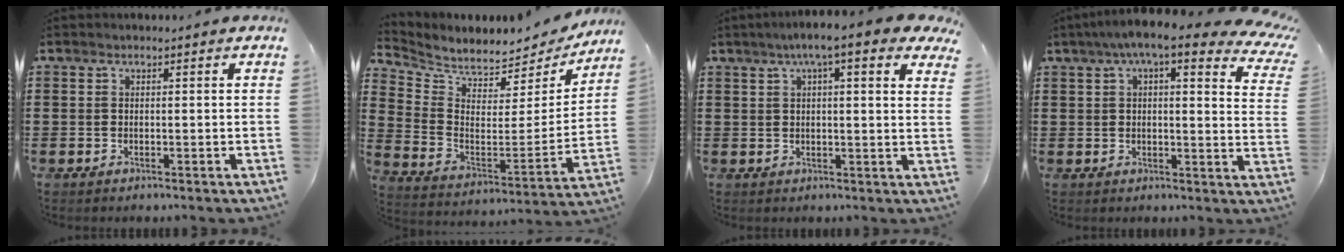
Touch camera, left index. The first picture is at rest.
{"total": 4.5, "force": [4.4, 1.2, -0.2], "torque": [-0.032, -0.055, 0.074]}
{"total": 6.5, "force": [4.3, 0.2, 4.8], "torque": [-0.096, -0.002, 0.072]}
{"total": 8.0, "force": [5.9, 0.5, 5.4], "torque": [-0.107, -0.020, 0.099]}